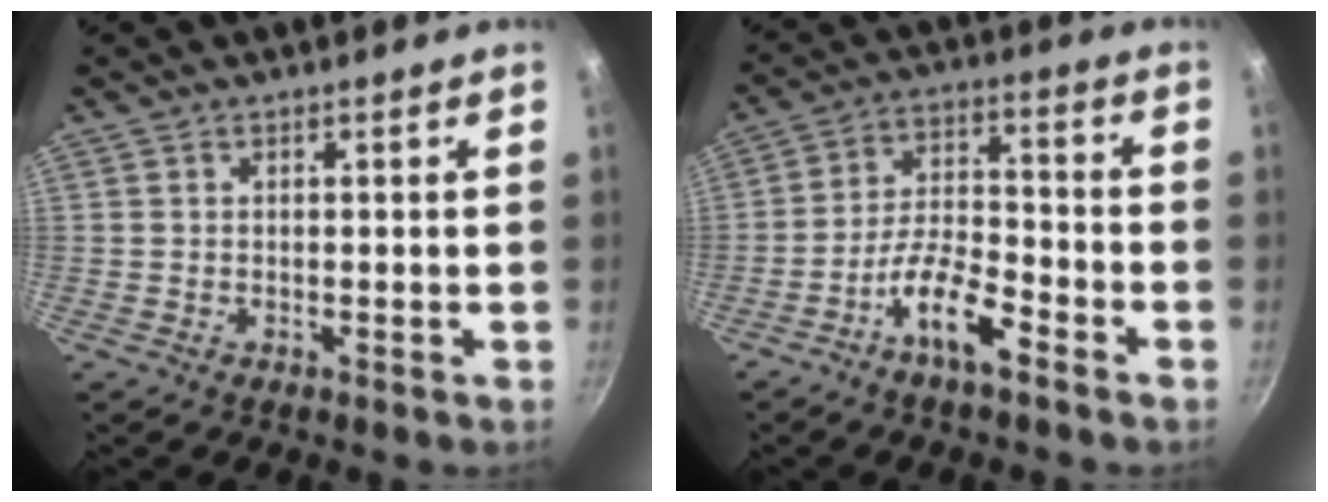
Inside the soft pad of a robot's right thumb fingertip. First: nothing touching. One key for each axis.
{"total": 9.5, "fx": -5.8, "fy": 3.0, "fz": 6.9, "tx": -0.122, "ty": 0.046, "tz": -0.109}